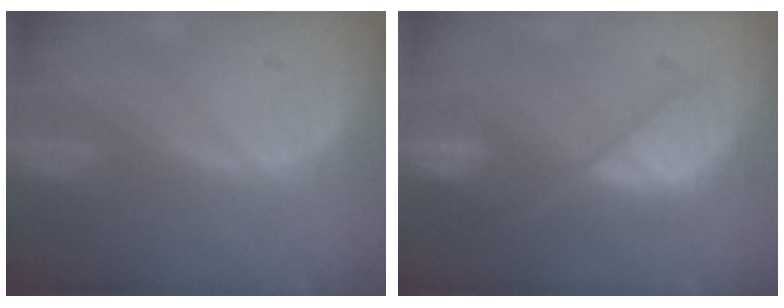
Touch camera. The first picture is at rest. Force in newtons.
{"total": 9.7, "press": 8.3, "slide": 5.1}